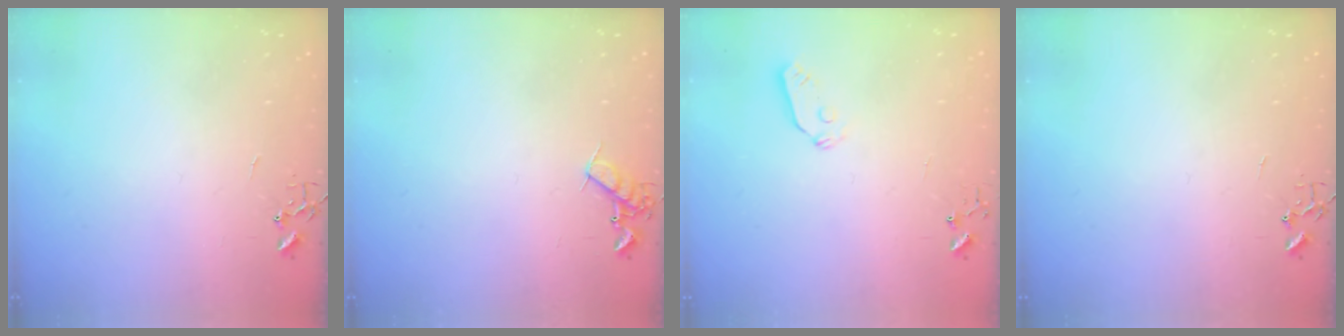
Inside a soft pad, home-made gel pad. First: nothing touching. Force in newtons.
{"total": 7.5, "press": 7.5, "slide": 0.8}
{"total": 3.8, "press": 3.8, "slide": 0.6}
{"total": 0.0}